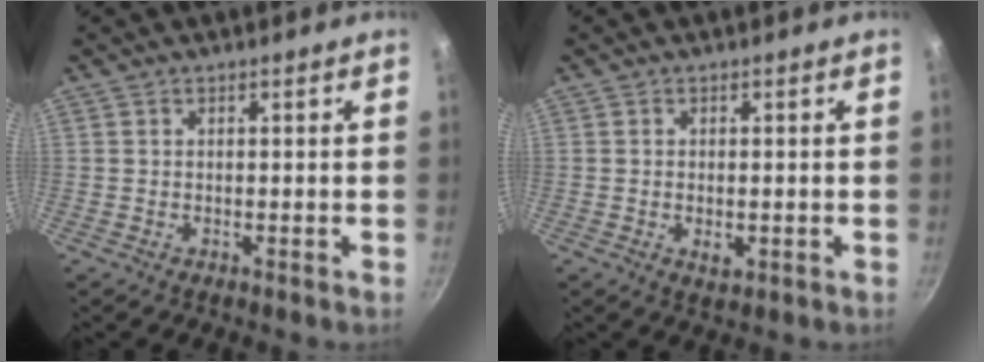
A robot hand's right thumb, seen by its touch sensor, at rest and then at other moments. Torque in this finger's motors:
{"motor_torque": [-0.66, 0.17, -0.03, 0.60, -0.05]}